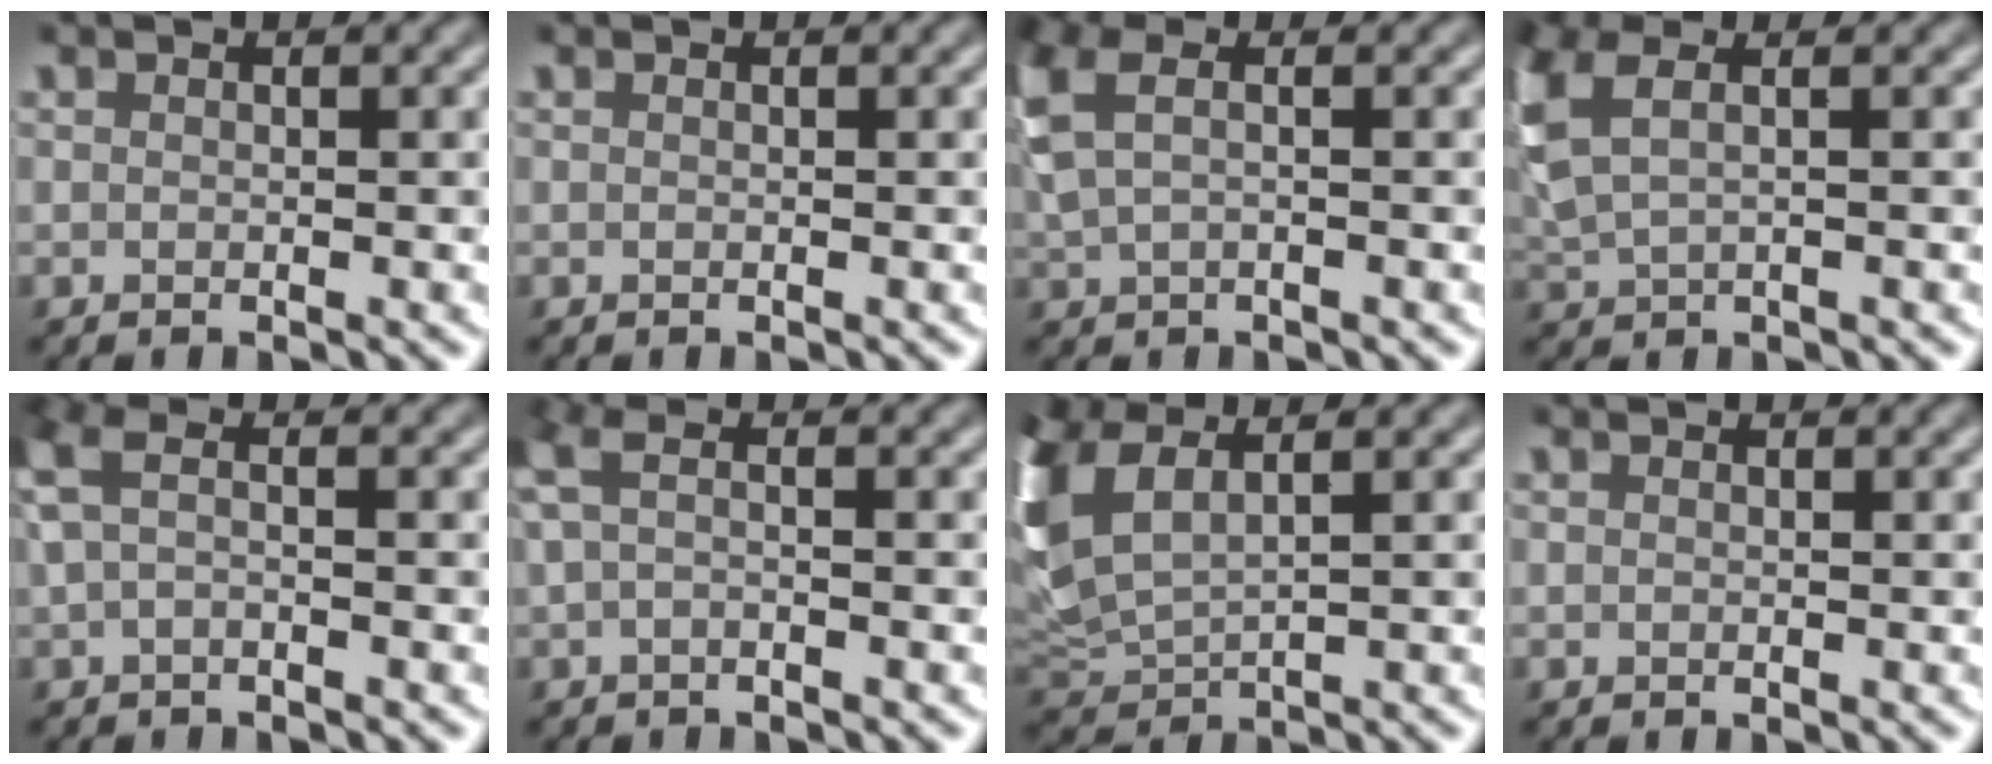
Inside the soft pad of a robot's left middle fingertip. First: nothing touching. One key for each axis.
{"total": 0.0}
{"total": 3.5, "fx": 1.0, "fy": 1.5, "fz": 3.0, "tx": -0.080, "ty": 0.011, "tz": 0.019}
{"total": 5.4, "fx": 2.0, "fy": 2.7, "fz": 4.2, "tx": -0.116, "ty": 0.018, "tz": 0.044}
{"total": 2.6, "fx": 0.1, "fy": 0.9, "fz": 2.4, "tx": -0.060, "ty": 0.006, "tz": -0.006}
{"total": 2.2, "fx": 0.0, "fy": 0.6, "fz": 2.1, "tx": -0.049, "ty": 0.003, "tz": -0.007}
{"total": 7.3, "fx": 2.7, "fy": 3.6, "fz": 5.8, "tx": -0.166, "ty": 0.017, "tz": 0.053}
{"total": 0.0}